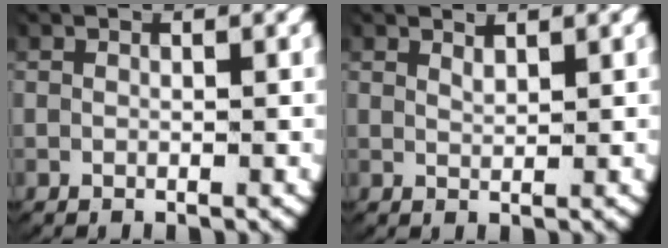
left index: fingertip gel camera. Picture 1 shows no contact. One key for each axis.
{"total": 1.0, "fx": 0.9, "fy": -0.1, "fz": 0.3, "tx": -0.010, "ty": -0.010, "tz": 0.022}